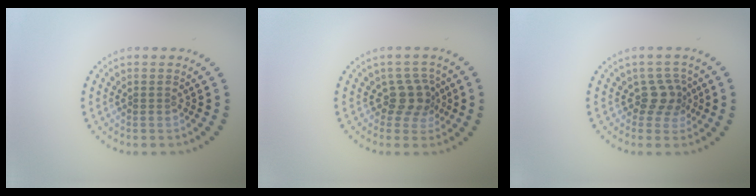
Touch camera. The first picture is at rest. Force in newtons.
{"total": 2.7, "press": 2.0, "slide": 1.8}
{"total": 2.4, "press": 1.8, "slide": 1.6}